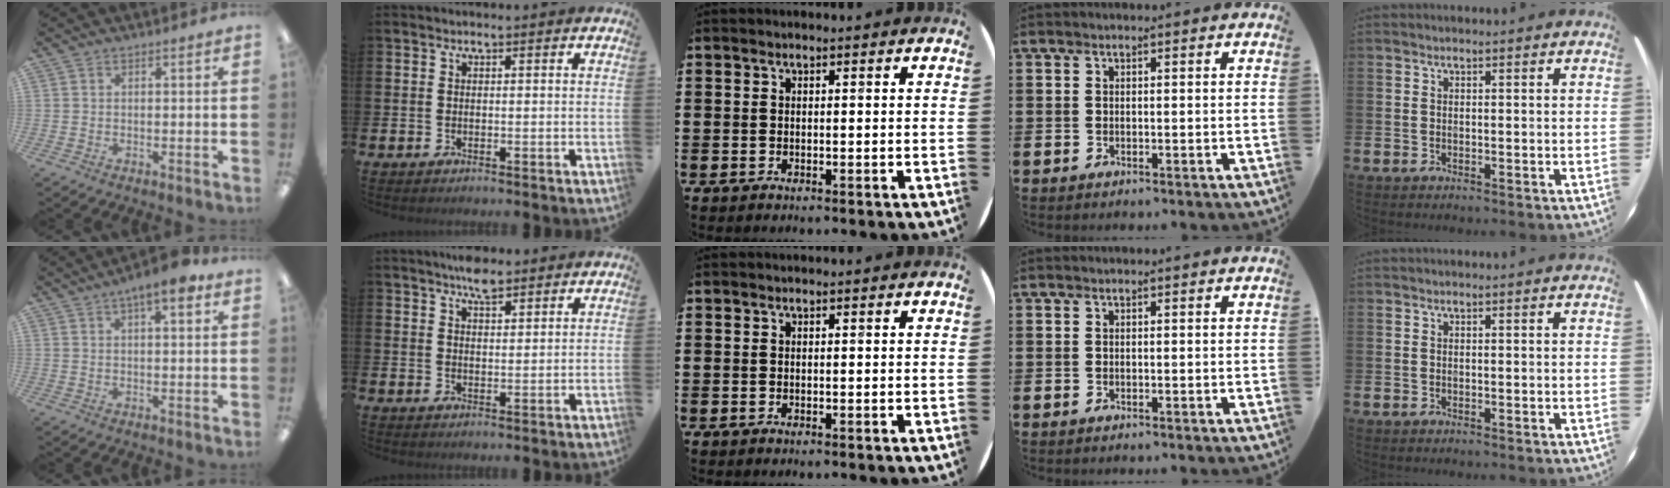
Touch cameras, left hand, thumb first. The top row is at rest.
{"thumb": {"total": 6.5, "force": [3.5, 2.1, 5.0], "torque": [-0.072, -0.011, 0.054]}, "index": {"total": 4.3, "force": [3.8, 1.3, 1.5], "torque": [-0.025, -0.014, 0.066]}}